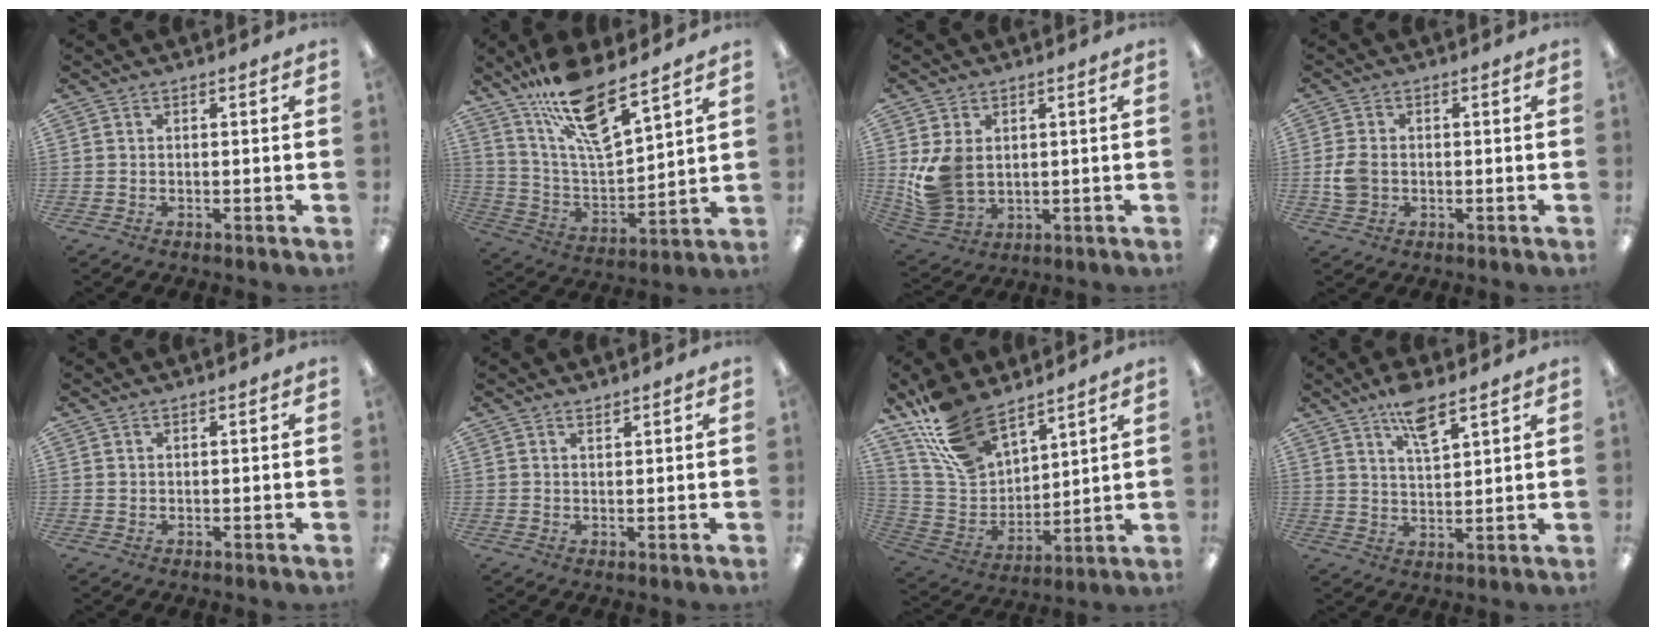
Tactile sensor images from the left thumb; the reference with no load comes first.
{"total": 16.5, "force": [12.0, 4.7, 10.3], "torque": [-0.188, -0.069, 0.207]}
{"total": 9.7, "force": [1.3, 7.5, 6.1], "torque": [-0.129, 0.006, 0.028]}
{"total": 5.0, "force": [-0.4, 3.9, 3.1], "torque": [-0.068, 0.006, -0.007]}
{"total": 0.6, "force": [0.4, 0.4, 0.2], "torque": [-0.006, 0.002, 0.008]}
{"total": 1.2, "force": [1.2, 0.1, 0.1], "torque": [-0.003, -0.002, 0.023]}
{"total": 17.0, "force": [13.1, 8.4, 6.9], "torque": [-0.161, -0.070, 0.251]}
{"total": 7.4, "force": [5.4, 2.1, 4.5], "torque": [-0.079, -0.025, 0.092]}